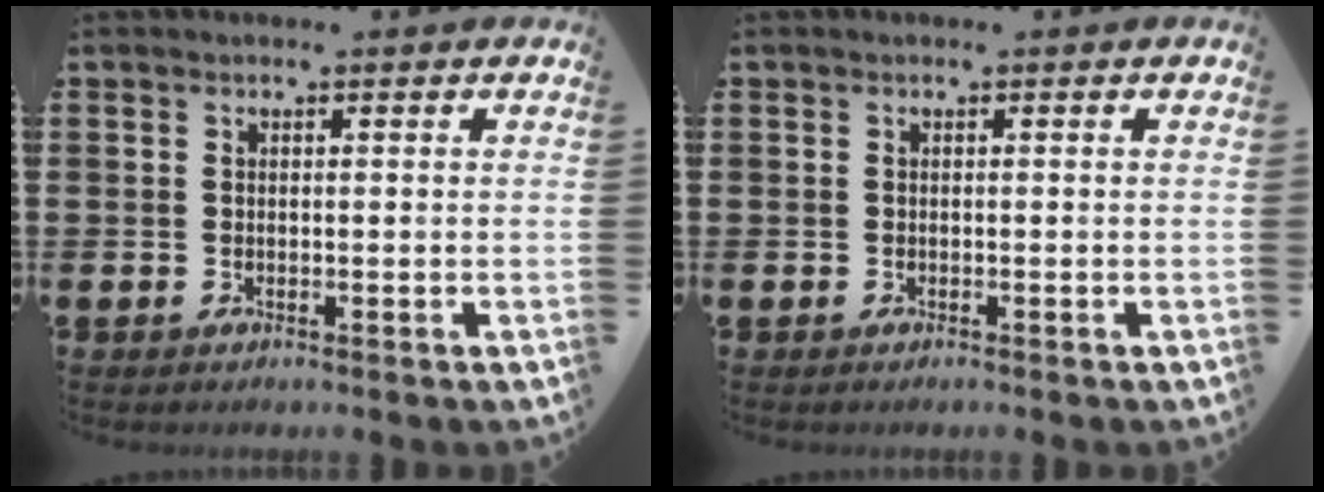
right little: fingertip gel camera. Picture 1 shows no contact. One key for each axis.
{"total": 0.0}